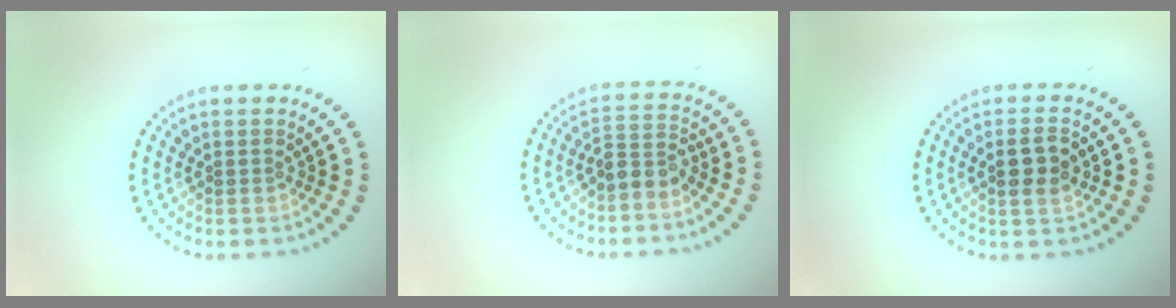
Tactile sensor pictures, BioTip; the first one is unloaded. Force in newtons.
{"total": 2.3, "press": 1.9, "slide": 1.3}
{"total": 2.7, "press": 2.6, "slide": 0.4}